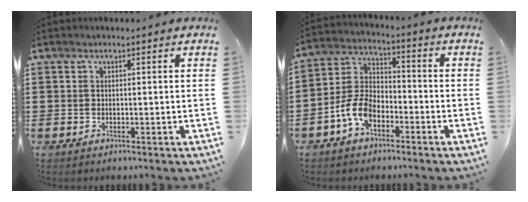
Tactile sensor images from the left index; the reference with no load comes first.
{"total": 7.4, "force": [-4.0, 4.2, 4.5], "torque": [-0.120, 0.006, -0.084]}